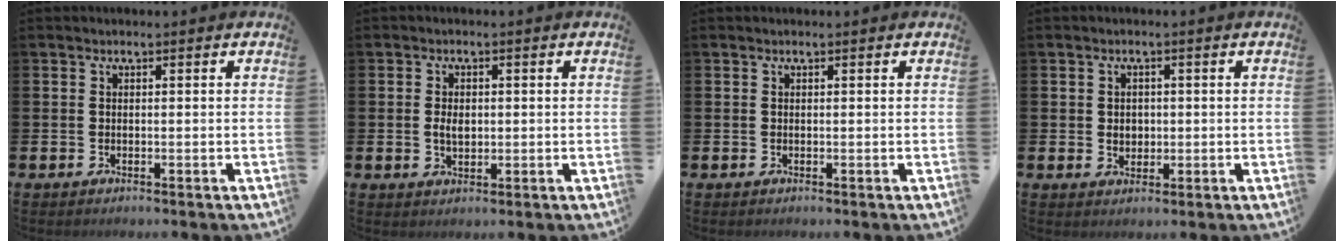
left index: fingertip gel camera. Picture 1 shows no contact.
{"total": 2.5, "force": [0.2, 1.7, 1.9], "torque": [-0.019, -0.001, -0.003]}
{"total": 0.0}
{"total": 2.0, "force": [0.4, 1.8, 0.8], "torque": [-0.001, 0.002, 0.001]}